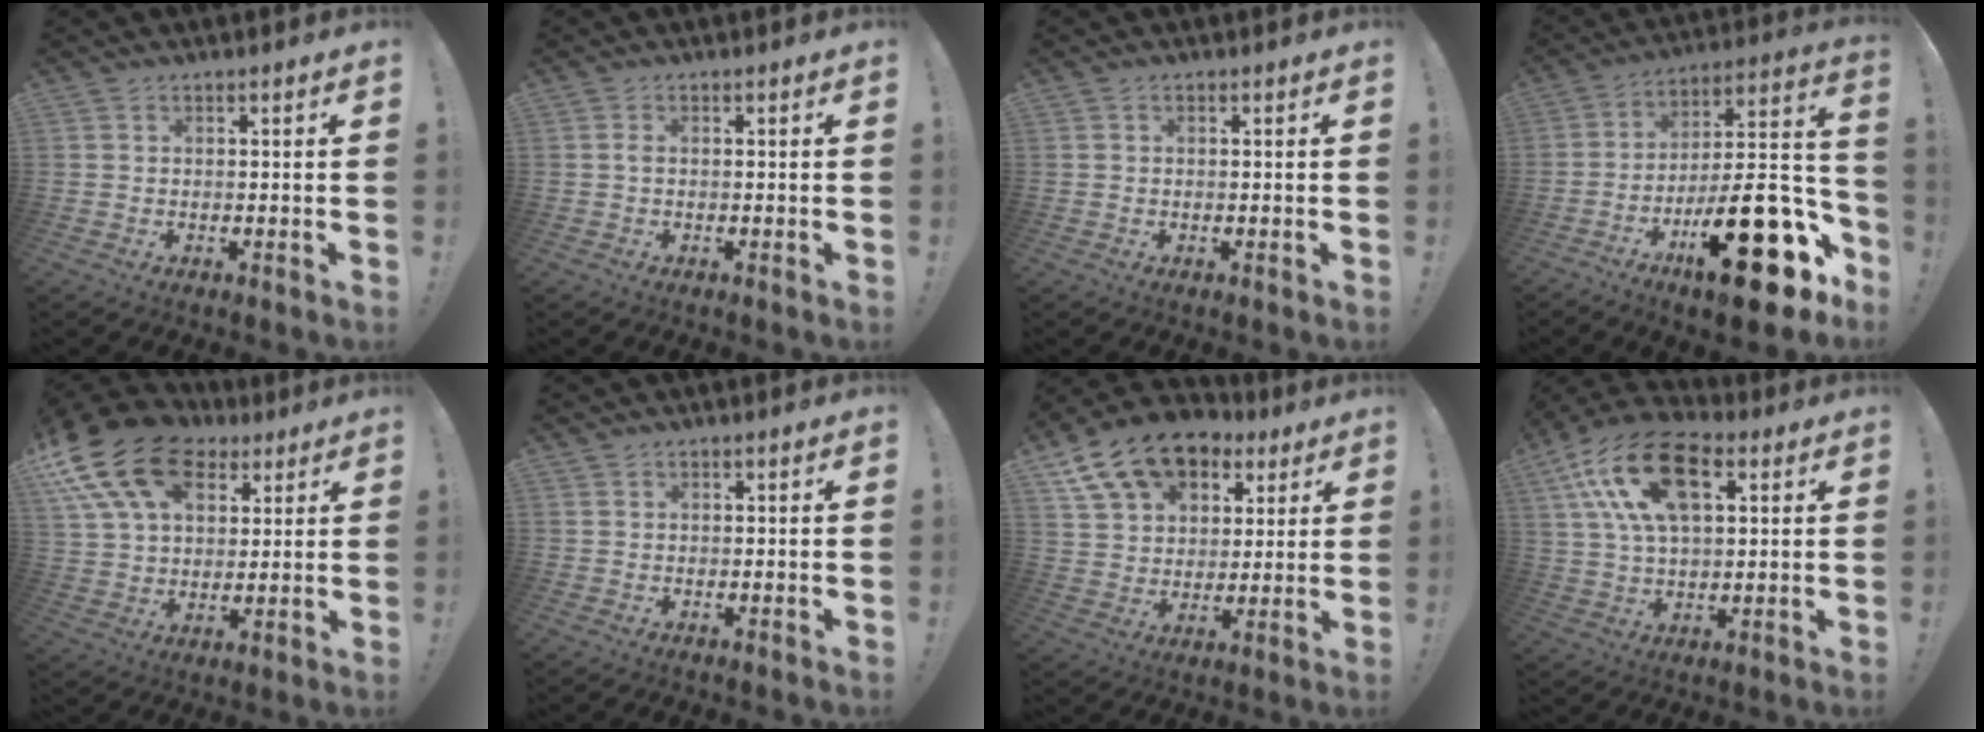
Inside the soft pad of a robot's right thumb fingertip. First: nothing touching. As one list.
[{"total": 0.9, "force": [-0.2, 0.2, 0.9], "torque": [-0.017, 0.002, -0.004]}, {"total": 0.0}, {"total": 28.2, "force": [-12.1, 9.4, 23.7], "torque": [-0.336, 0.064, -0.183]}, {"total": 20.5, "force": [9.7, 13.5, 11.9], "torque": [-0.198, -0.043, 0.178]}, {"total": 0.6, "force": [0.5, 0.2, -0.3], "torque": [0.013, -0.003, 0.007]}, {"total": 16.2, "force": [9.3, 10.7, 7.7], "torque": [-0.124, -0.049, 0.176]}, {"total": 19.8, "force": [7.6, 10.9, 14.7], "torque": [-0.273, -0.014, 0.131]}]